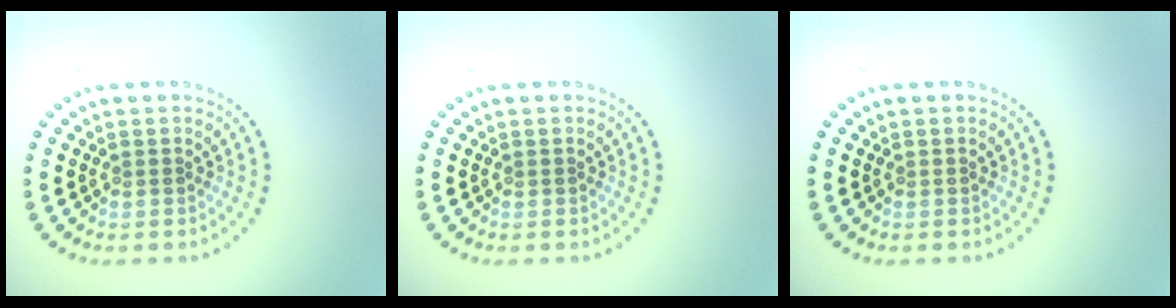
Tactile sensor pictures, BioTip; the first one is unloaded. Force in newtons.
{"total": 0.0}
{"total": 0.0}